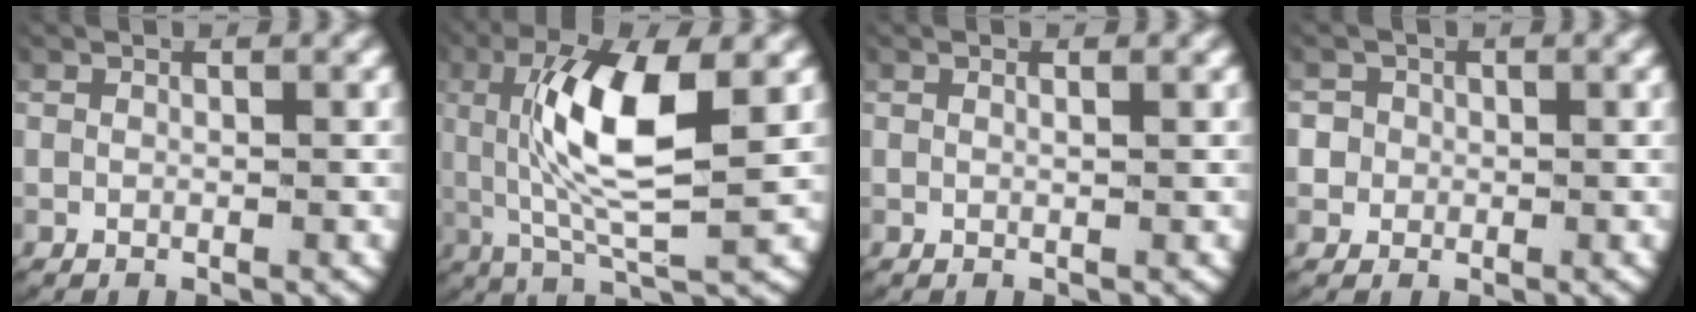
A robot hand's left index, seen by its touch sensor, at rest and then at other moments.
{"total": 8.3, "force": [1.5, 2.5, 7.8], "torque": [-0.168, -0.003, 0.032]}
{"total": 0.6, "force": [0.2, -0.2, 0.5], "torque": [-0.012, -0.004, 0.006]}
{"total": 3.6, "force": [0.1, 3.5, 1.0], "torque": [-0.032, -0.003, -0.005]}